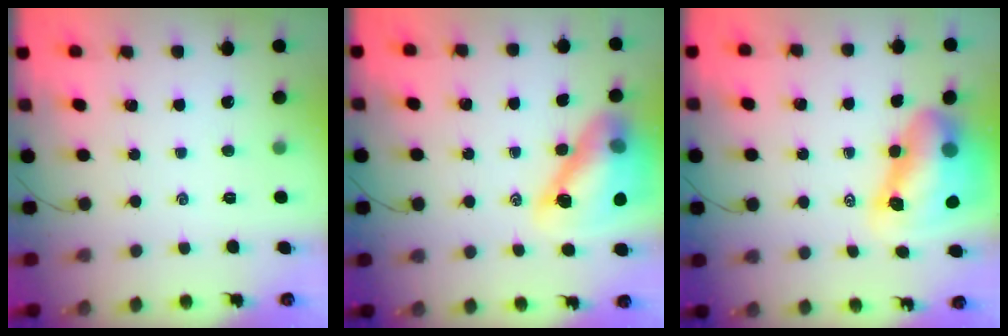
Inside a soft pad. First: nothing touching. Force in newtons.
{"total": 16.6, "press": 16.0, "slide": 4.5}
{"total": 12.9, "press": 12.3, "slide": 4.0}